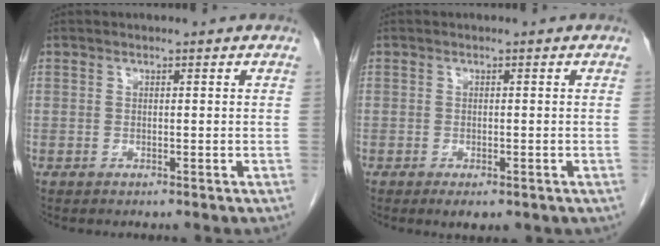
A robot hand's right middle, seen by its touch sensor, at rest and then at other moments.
{"total": 3.0, "force": [-1.8, 1.3, 2.0], "torque": [-0.022, -0.003, -0.019]}